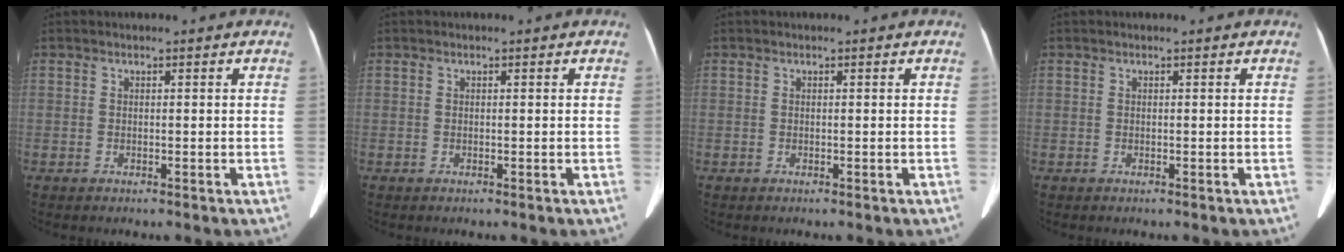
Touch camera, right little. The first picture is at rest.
{"total": 0.0}
{"total": 0.0}
{"total": 0.0}